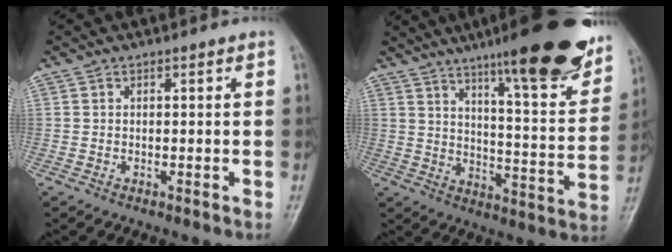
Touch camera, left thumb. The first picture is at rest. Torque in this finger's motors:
{"motor_torque": [1.68, -0.48, 1.47, -1.31, 0.08]}